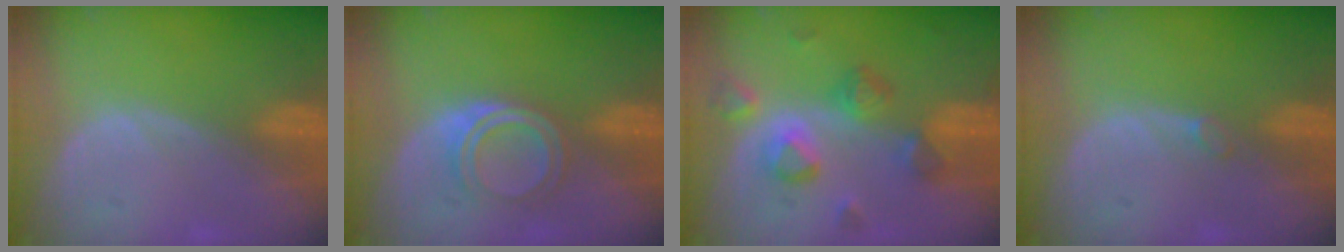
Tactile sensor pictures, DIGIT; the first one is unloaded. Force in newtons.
{"total": 5.2, "press": 4.4, "slide": 2.7}
{"total": 7.8, "press": 7.5, "slide": 2.0}
{"total": 0.9, "press": 0.8, "slide": 0.2}